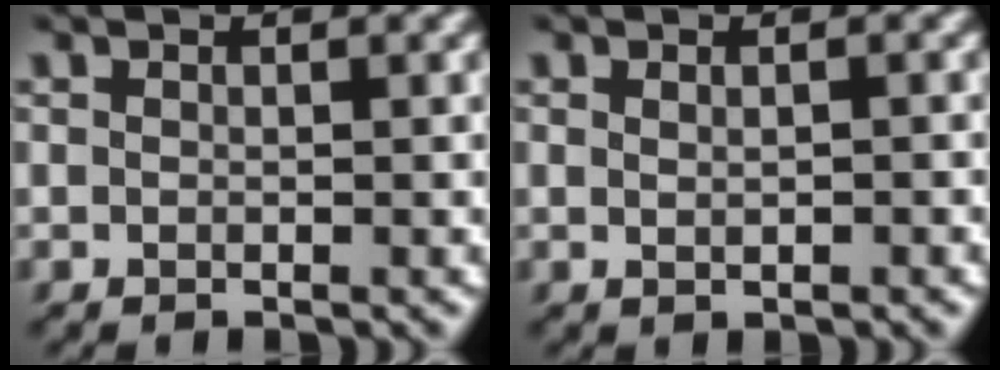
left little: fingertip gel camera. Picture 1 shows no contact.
{"total": 0.9, "force": [-0.1, 0.2, 0.8], "torque": [-0.019, 0.001, -0.001]}